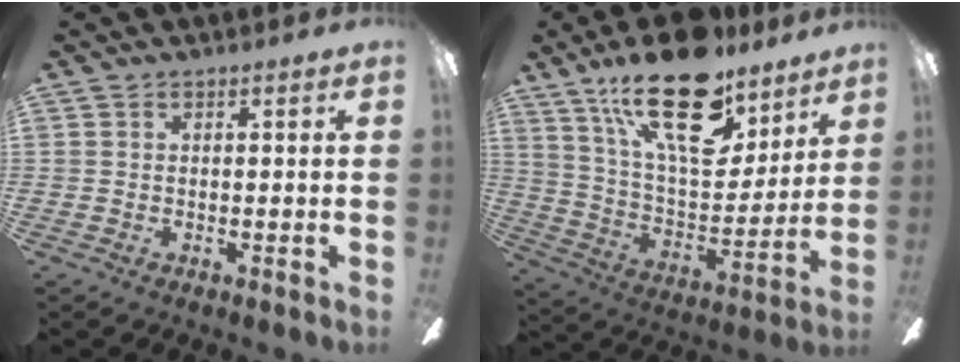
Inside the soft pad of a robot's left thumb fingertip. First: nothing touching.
{"total": 24.7, "force": [16.2, 10.4, 15.5], "torque": [-0.261, -0.089, 0.279]}